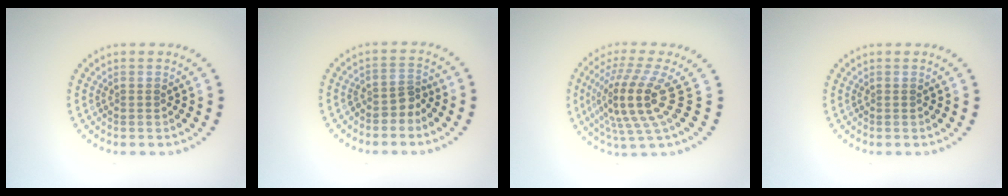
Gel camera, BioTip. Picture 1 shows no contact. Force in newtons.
{"total": 2.0, "press": 1.5, "slide": 1.4}
{"total": 5.2, "press": 3.8, "slide": 3.6}
{"total": 0.0}